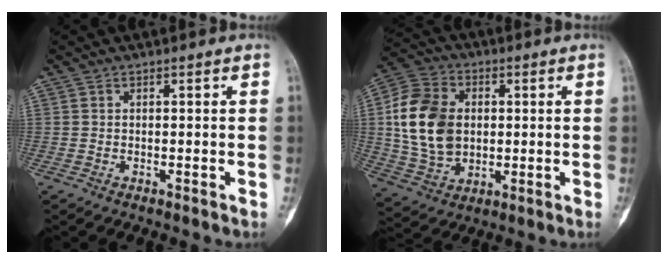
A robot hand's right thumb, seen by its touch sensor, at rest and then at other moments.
{"total": 16.0, "force": [1.4, 11.6, 10.9], "torque": [-0.188, 0.008, 0.027]}